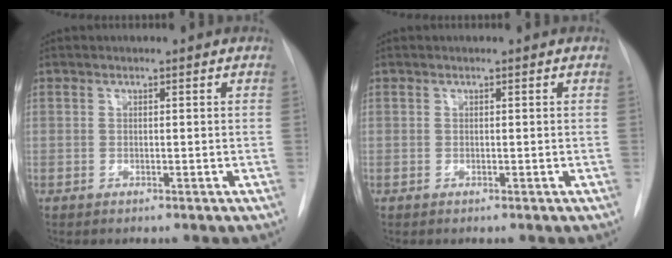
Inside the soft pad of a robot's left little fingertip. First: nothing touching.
{"total": 0.0}